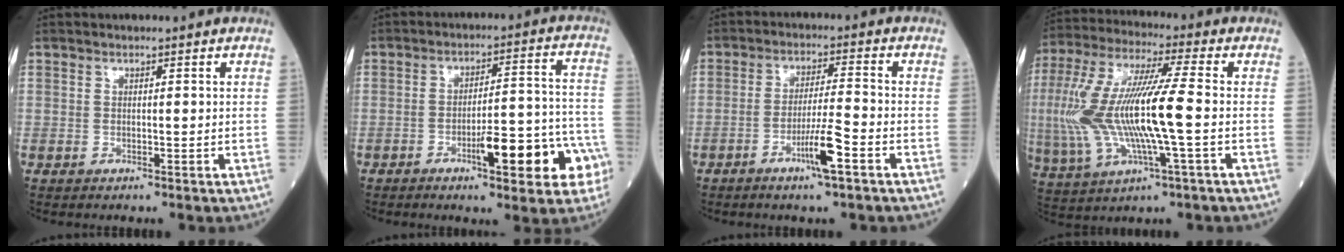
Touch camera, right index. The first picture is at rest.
{"total": 12.4, "force": [-5.2, 2.5, 11.0], "torque": [-0.143, 0.024, -0.065]}
{"total": 6.2, "force": [-3.1, -0.3, 5.4], "torque": [-0.101, -0.005, -0.055]}
{"total": 16.8, "force": [-1.3, 2.3, 16.6], "torque": [-0.363, 0.007, -0.021]}